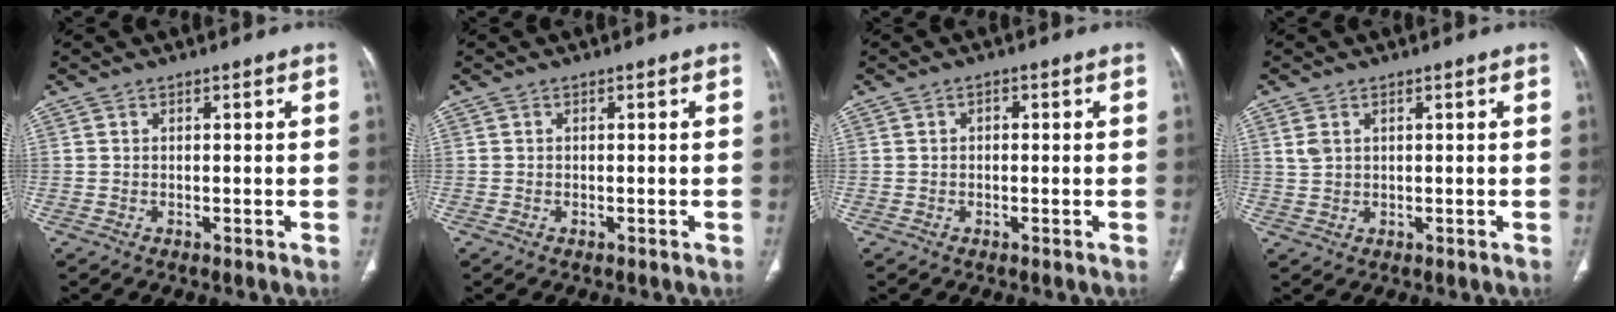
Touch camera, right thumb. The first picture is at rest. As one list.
[{"total": 0.0}, {"total": 1.1, "force": [0.1, 0.8, 0.8], "torque": [-0.011, 0.007, 0.000]}, {"total": 2.6, "force": [1.1, 1.6, 1.8], "torque": [-0.043, 0.005, 0.032]}]